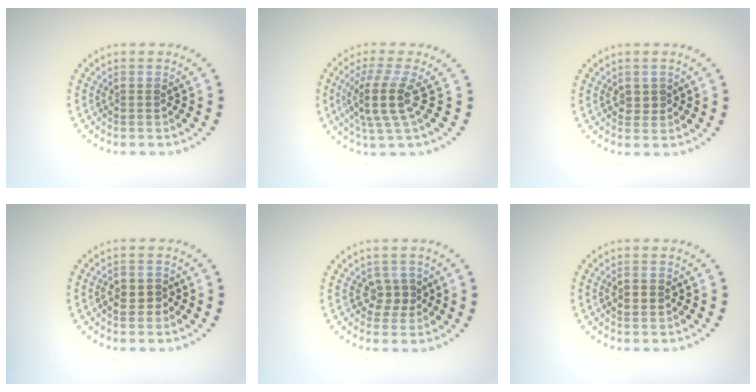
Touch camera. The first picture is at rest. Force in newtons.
{"total": 3.8, "press": 2.8, "slide": 2.6}
{"total": 0.9, "press": 0.9, "slide": 0.2}
{"total": 1.6, "press": 1.5, "slide": 0.5}
{"total": 2.0, "press": 1.8, "slide": 0.9}
{"total": 1.8, "press": 1.8, "slide": 0.1}